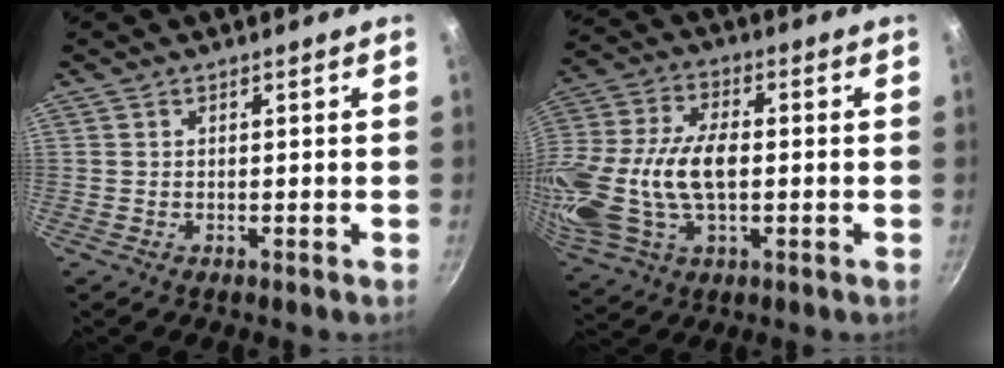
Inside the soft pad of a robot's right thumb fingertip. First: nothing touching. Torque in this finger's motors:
{"motor_torque": [2.23, 2.78, 0.99, -0.88, 0.27]}